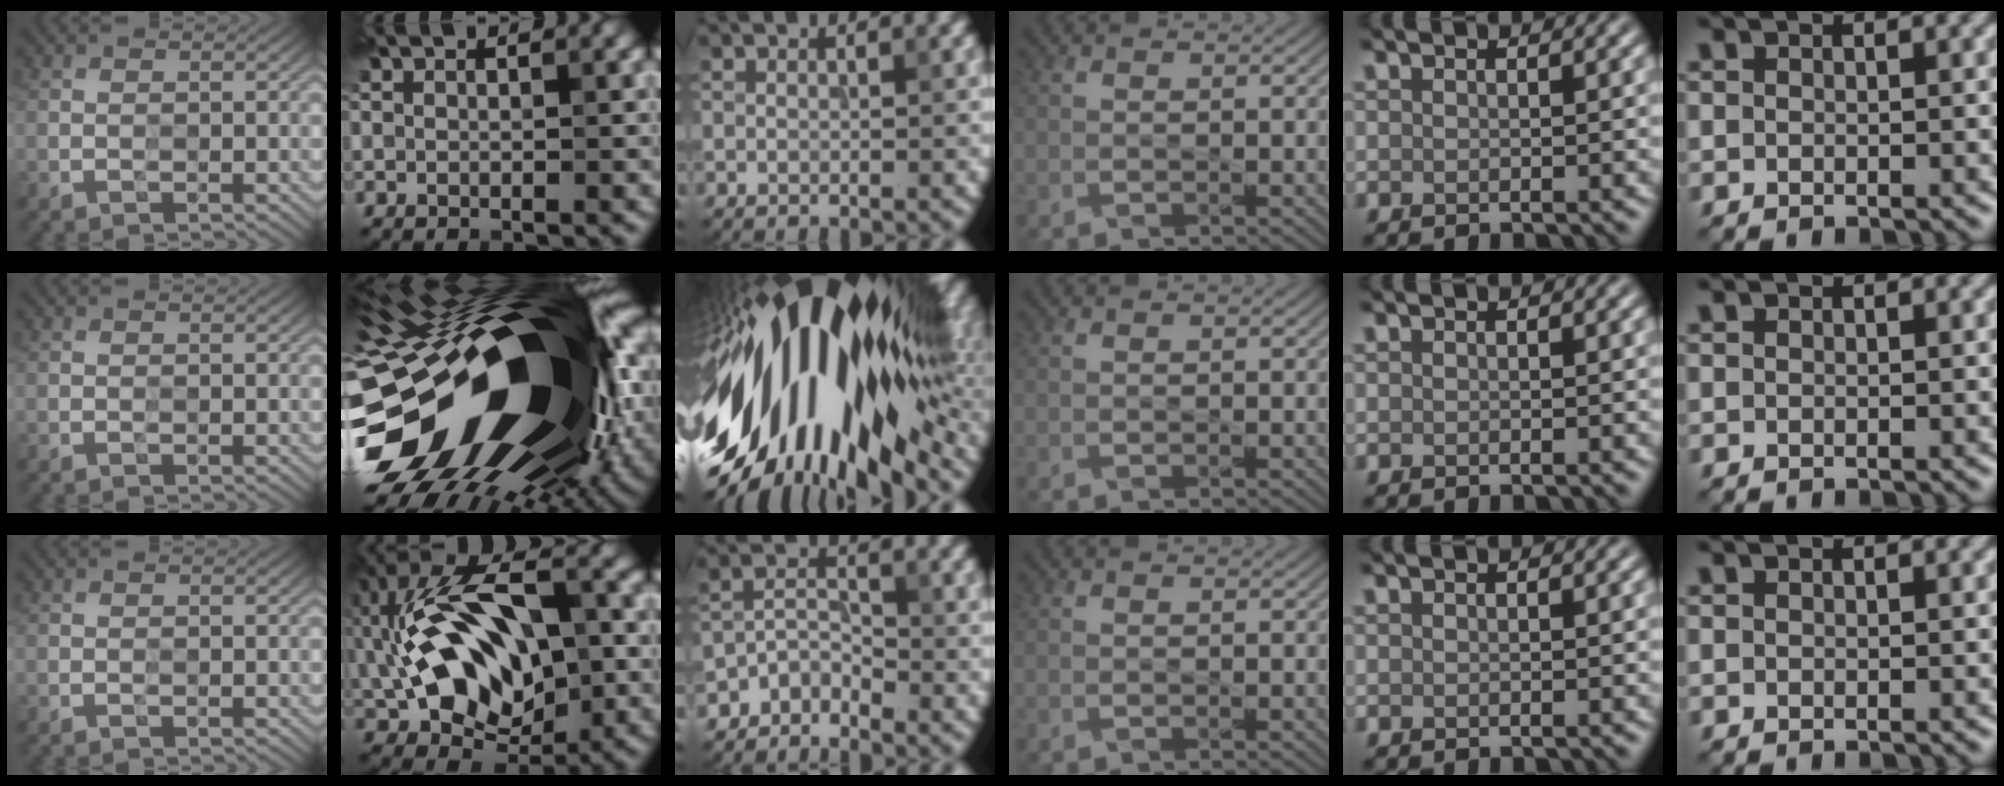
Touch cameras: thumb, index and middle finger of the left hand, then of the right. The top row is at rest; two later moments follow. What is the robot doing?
{"motion": "press", "object": "button"}